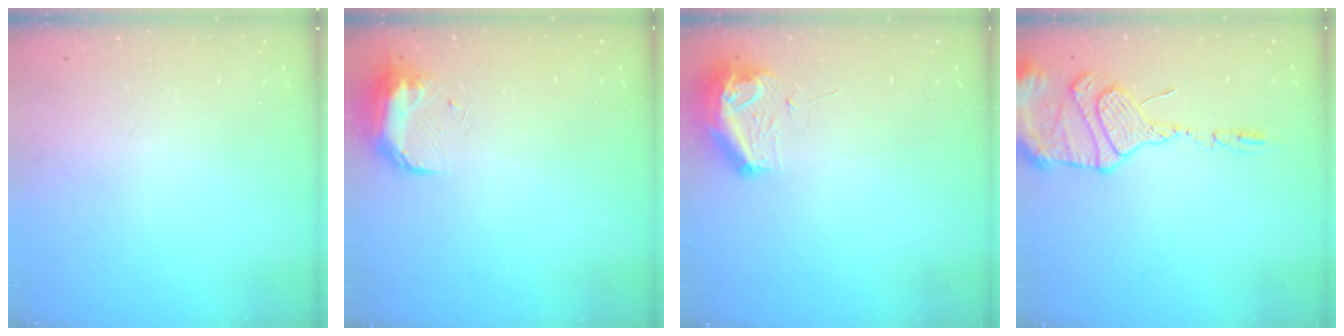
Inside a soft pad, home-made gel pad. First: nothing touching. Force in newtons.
{"total": 8.9, "press": 8.8, "slide": 1.1}
{"total": 8.7, "press": 8.6, "slide": 1.0}
{"total": 14.8, "press": 14.5, "slide": 2.9}